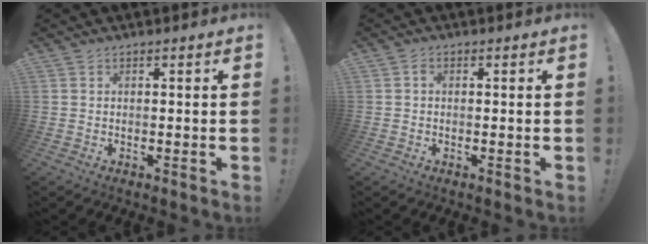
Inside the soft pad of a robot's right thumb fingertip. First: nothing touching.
{"total": 0.6, "force": [-0.1, 0.3, 0.5], "torque": [-0.015, 0.003, -0.002]}